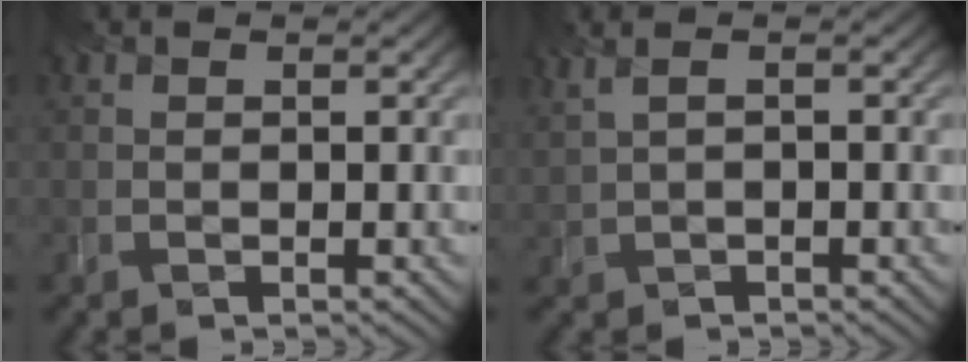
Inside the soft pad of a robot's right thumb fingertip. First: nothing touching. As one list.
[{"total": 1.7, "force": [0.9, 0.6, 1.3], "torque": [-0.033, 0.012, 0.020]}]